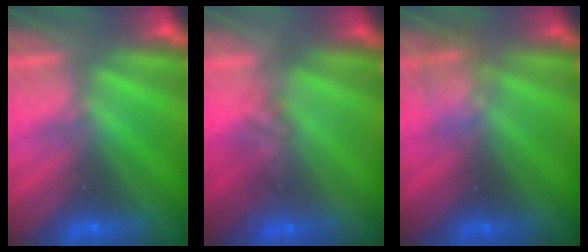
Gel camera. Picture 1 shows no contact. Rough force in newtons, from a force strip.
{"total": 1.7}
{"total": 2.3}